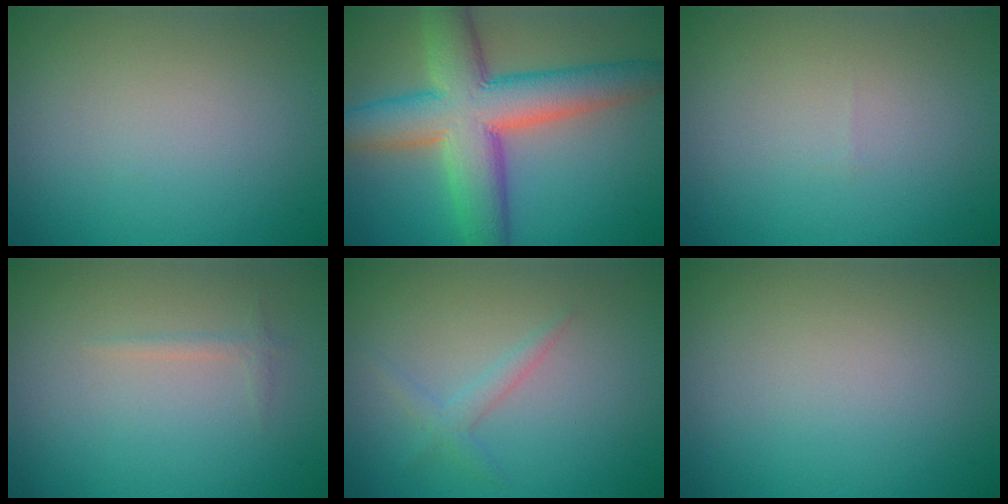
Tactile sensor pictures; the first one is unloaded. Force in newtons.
{"total": 10.8, "press": 10.8, "slide": 0.6}
{"total": 0.0}
{"total": 0.8, "press": 0.8, "slide": 0.0}
{"total": 1.4, "press": 1.4, "slide": 0.1}
{"total": 0.0}